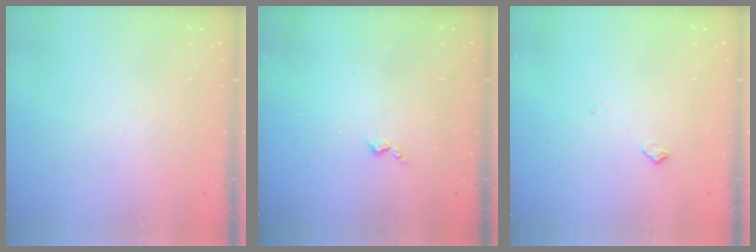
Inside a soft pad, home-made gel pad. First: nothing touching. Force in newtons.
{"total": 2.8, "press": 2.8, "slide": 0.5}
{"total": 5.2, "press": 5.1, "slide": 0.8}